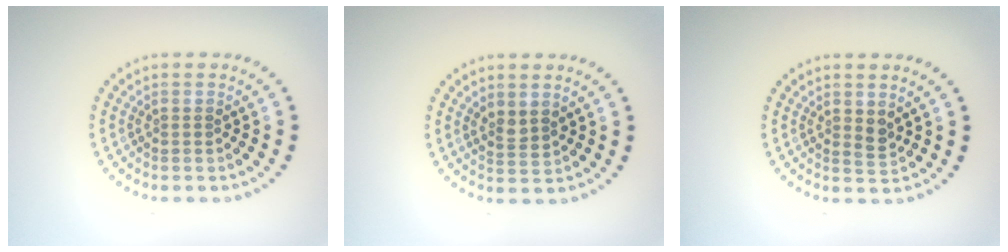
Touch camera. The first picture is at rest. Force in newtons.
{"total": 1.5, "press": 1.3, "slide": 0.8}
{"total": 1.1, "press": 1.0, "slide": 0.5}